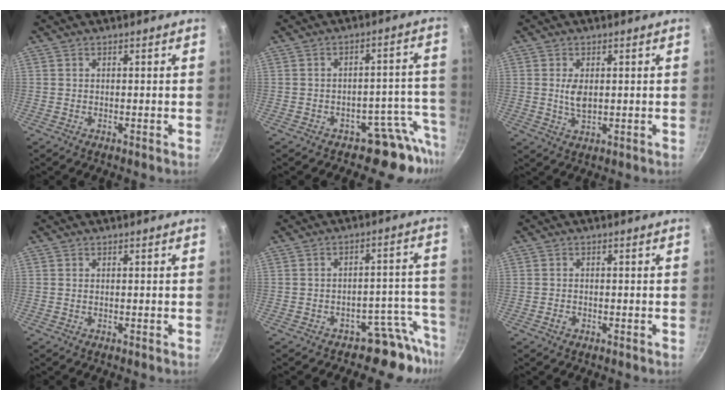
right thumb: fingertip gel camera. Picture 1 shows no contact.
{"total": 8.0, "force": [-6.1, 4.7, 2.4], "torque": [0.053, 0.070, -0.085]}
{"total": 3.0, "force": [0.4, 1.6, 2.5], "torque": [-0.045, -0.005, 0.011]}
{"total": 0.0}
{"total": 7.9, "force": [-6.7, 3.9, 1.6], "torque": [0.059, 0.084, -0.099]}
{"total": 1.2, "force": [-0.6, 0.8, 0.6], "torque": [-0.016, 0.004, -0.012]}